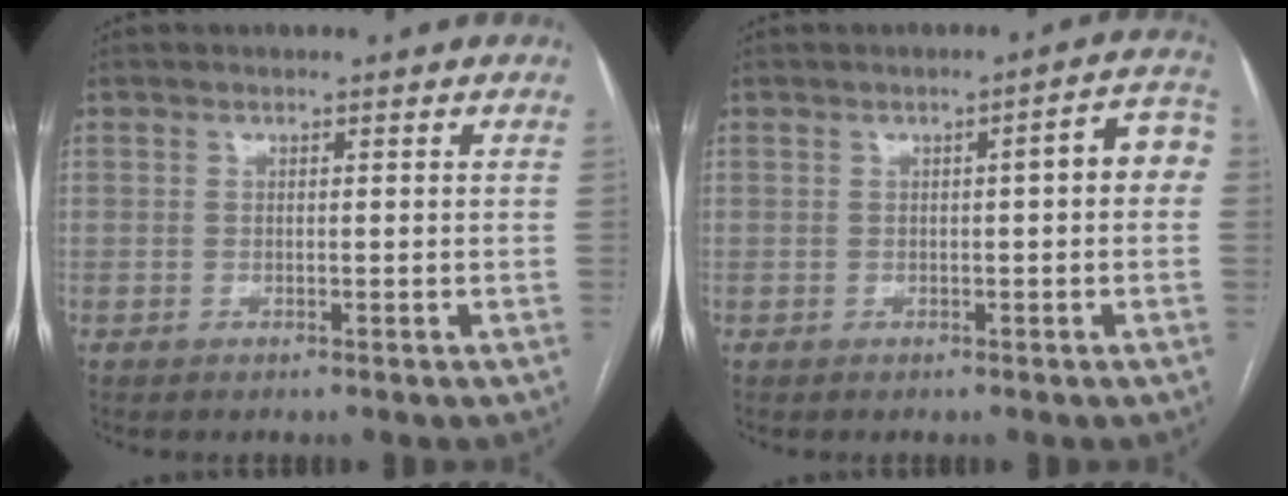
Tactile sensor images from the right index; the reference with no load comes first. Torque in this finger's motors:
{"motor_torque": [0.44, 0.24, 0.11, 0.04]}